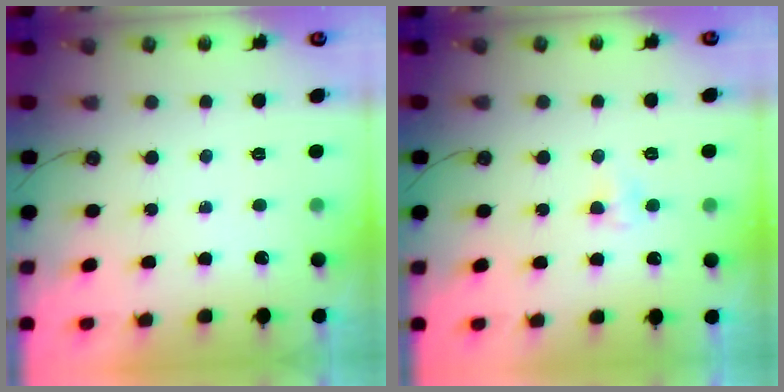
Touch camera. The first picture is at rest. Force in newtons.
{"total": 3.6, "press": 3.5, "slide": 0.4}